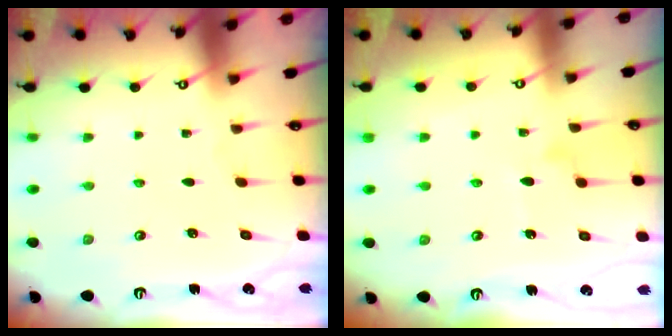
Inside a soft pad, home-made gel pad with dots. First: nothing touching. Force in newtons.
{"total": 10.5, "press": 10.5, "slide": 0.6}